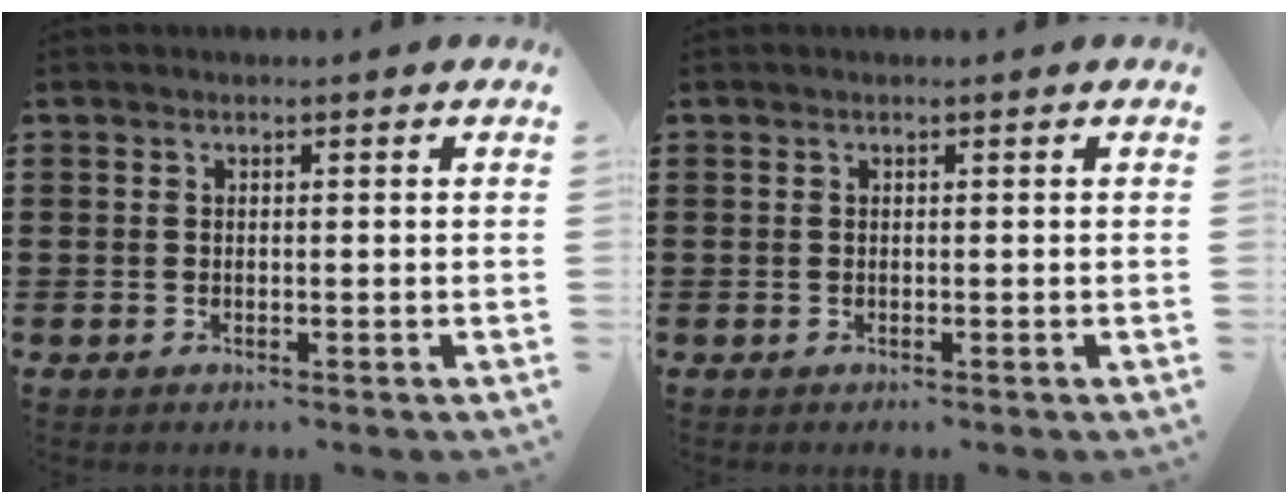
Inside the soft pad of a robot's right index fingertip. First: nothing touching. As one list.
[{"total": 0.0}]